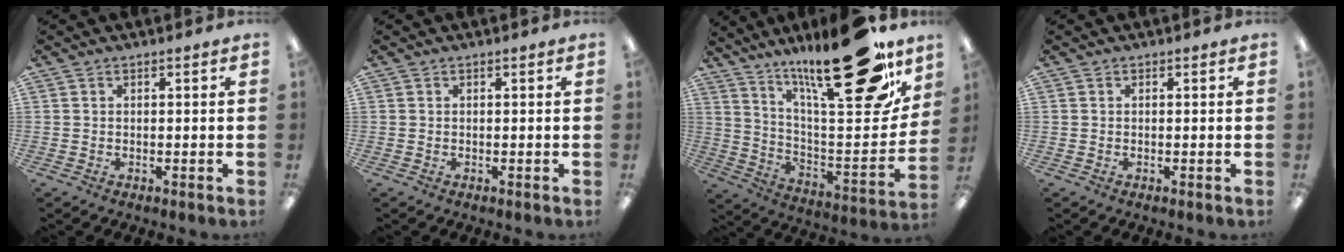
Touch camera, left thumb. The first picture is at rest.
{"total": 0.0}
{"total": 29.0, "force": [20.4, 8.0, 19.0], "torque": [-0.260, -0.131, 0.327]}
{"total": 0.0}